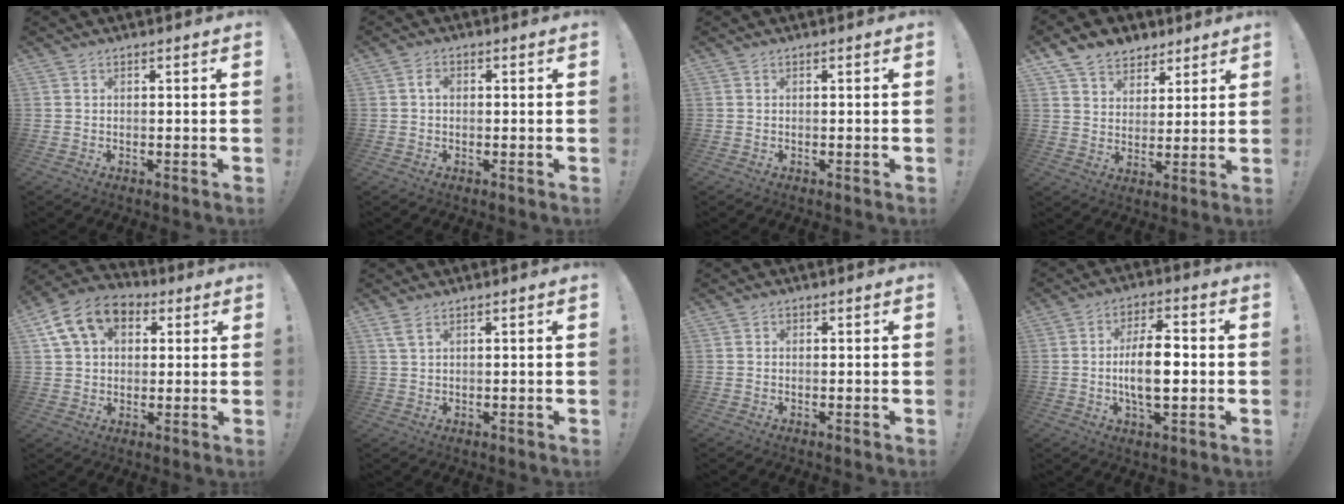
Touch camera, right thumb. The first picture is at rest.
{"total": 2.0, "force": [-0.2, 1.3, 1.5], "torque": [-0.031, 0.008, -0.004]}
{"total": 0.0}
{"total": 9.3, "force": [6.5, 6.4, 2.0], "torque": [-0.036, -0.041, 0.130]}
{"total": 14.1, "force": [5.5, 10.1, 8.2], "torque": [-0.129, -0.009, 0.109]}
{"total": 2.8, "force": [1.5, 0.9, 2.2], "torque": [-0.051, 0.002, 0.029]}
{"total": 0.5, "force": [0.0, 0.5, 0.0], "torque": [-0.002, 0.002, 0.000]}
{"total": 11.4, "force": [-1.3, 4.7, 10.3], "torque": [-0.190, 0.001, -0.033]}